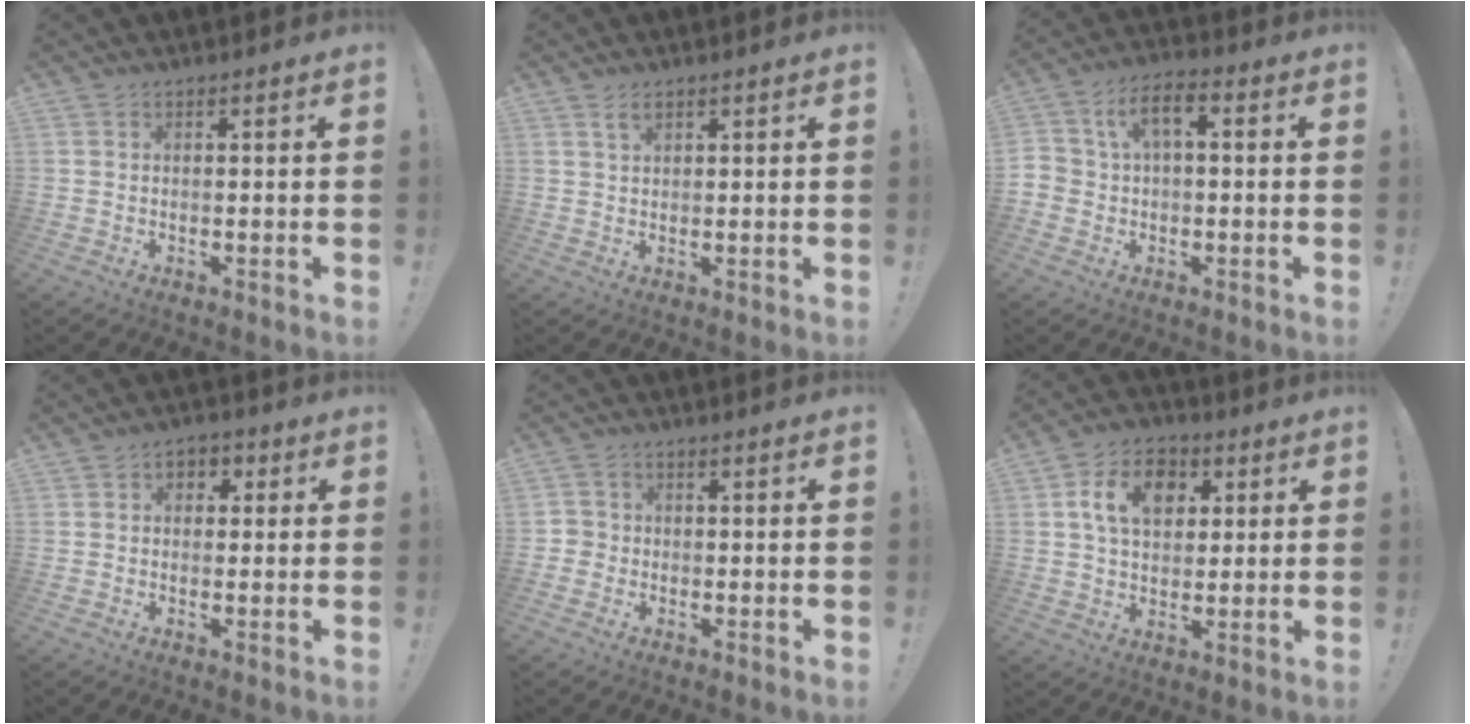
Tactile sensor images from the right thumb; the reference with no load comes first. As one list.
[{"total": 2.6, "force": [1.6, 1.4, 1.5], "torque": [-0.019, -0.005, 0.027]}, {"total": 7.1, "force": [0.9, 4.9, 5.1], "torque": [-0.086, 0.013, 0.018]}, {"total": 4.0, "force": [0.5, 3.5, 1.8], "torque": [-0.021, 0.006, 0.008]}, {"total": 3.1, "force": [-0.6, 2.9, 0.9], "torque": [-0.016, 0.010, -0.009]}, {"total": 13.4, "force": [4.1, 9.9, 8.0], "torque": [-0.114, 0.002, 0.077]}]